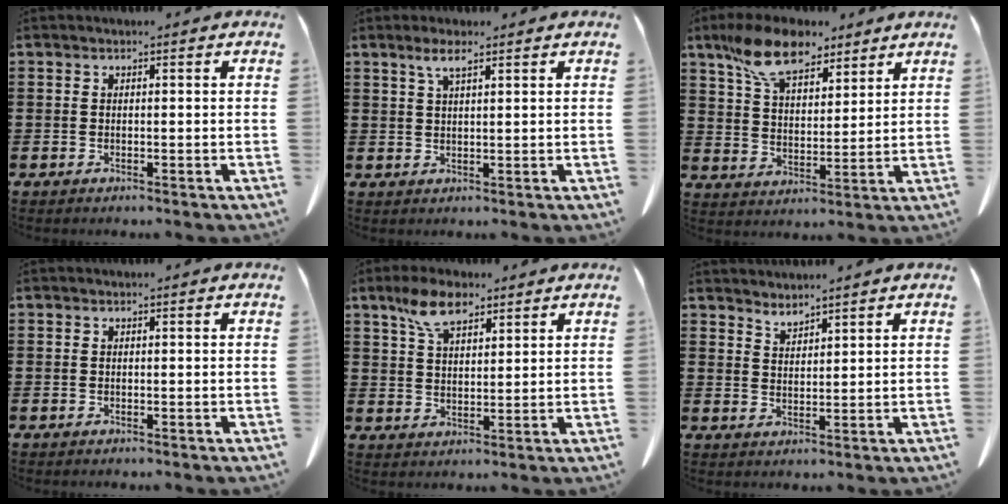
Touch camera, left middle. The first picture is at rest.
{"total": 3.3, "force": [2.1, 0.6, 2.5], "torque": [-0.053, 0.006, 0.035]}
{"total": 10.5, "force": [7.8, 4.3, 5.6], "torque": [-0.124, -0.011, 0.146]}
{"total": 0.0}
{"total": 7.0, "force": [4.6, 3.0, 4.2], "torque": [-0.095, 0.006, 0.085]}
{"total": 2.5, "force": [2.5, -0.1, -0.2], "torque": [-0.002, -0.008, 0.048]}